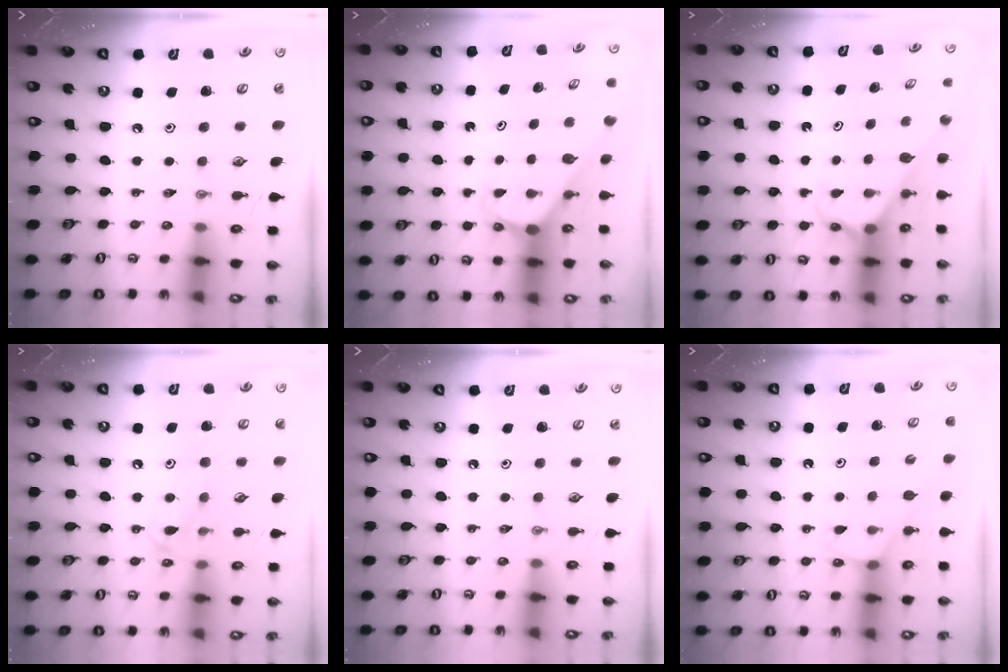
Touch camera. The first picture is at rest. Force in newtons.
{"total": 3.0, "press": 3.0, "slide": 0.1}
{"total": 2.6, "press": 2.6, "slide": 0.1}
{"total": 12.3, "press": 12.3, "slide": 0.9}
{"total": 0.0}
{"total": 5.3, "press": 5.2, "slide": 0.7}